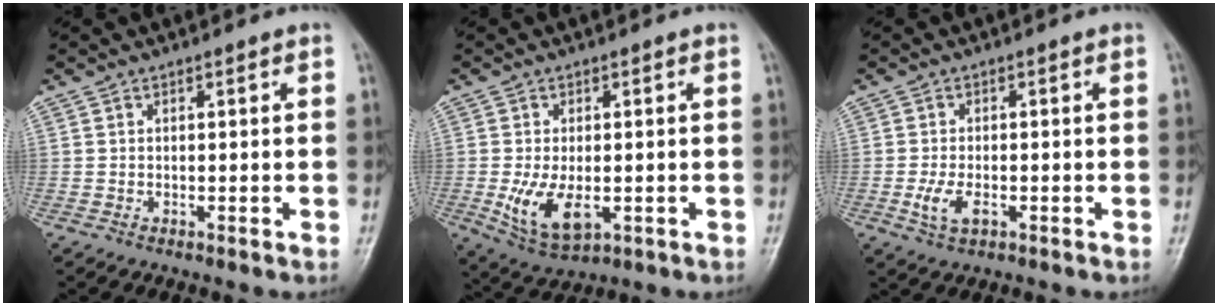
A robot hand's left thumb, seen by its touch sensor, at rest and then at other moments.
{"total": 8.4, "force": [-1.7, 4.5, 6.9], "torque": [-0.126, -0.009, -0.016]}
{"total": 4.1, "force": [-1.3, 2.0, 3.3], "torque": [-0.071, 0.002, -0.021]}